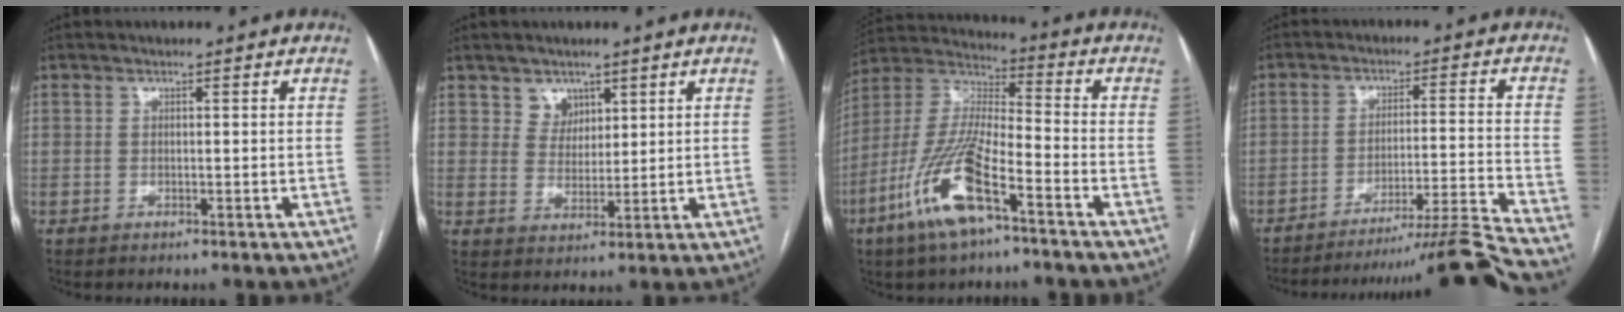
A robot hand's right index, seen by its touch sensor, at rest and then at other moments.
{"total": 3.7, "force": [2.4, 2.8, 0.5], "torque": [-0.004, 0.000, 0.045]}
{"total": 15.2, "force": [-7.8, 3.2, 12.6], "torque": [-0.273, -0.018, -0.146]}
{"total": 15.5, "force": [-14.3, -5.1, 3.4], "torque": [-0.017, -0.003, -0.210]}